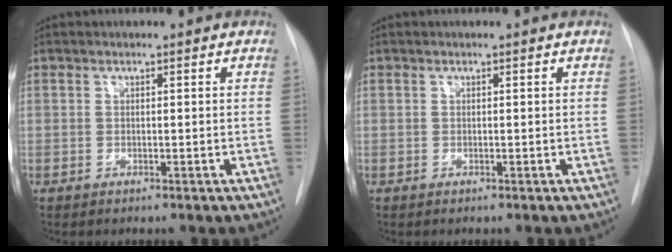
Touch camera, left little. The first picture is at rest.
{"total": 0.0}